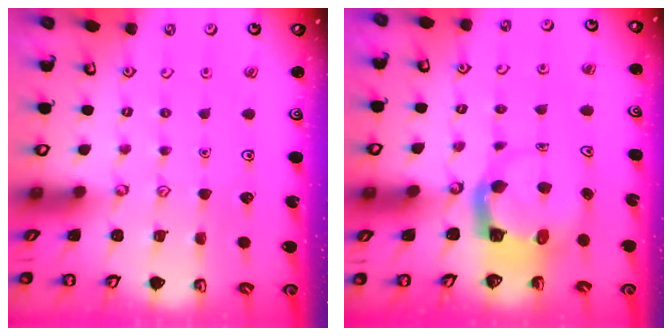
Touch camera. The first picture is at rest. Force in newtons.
{"total": 3.9, "press": 3.9, "slide": 0.3}